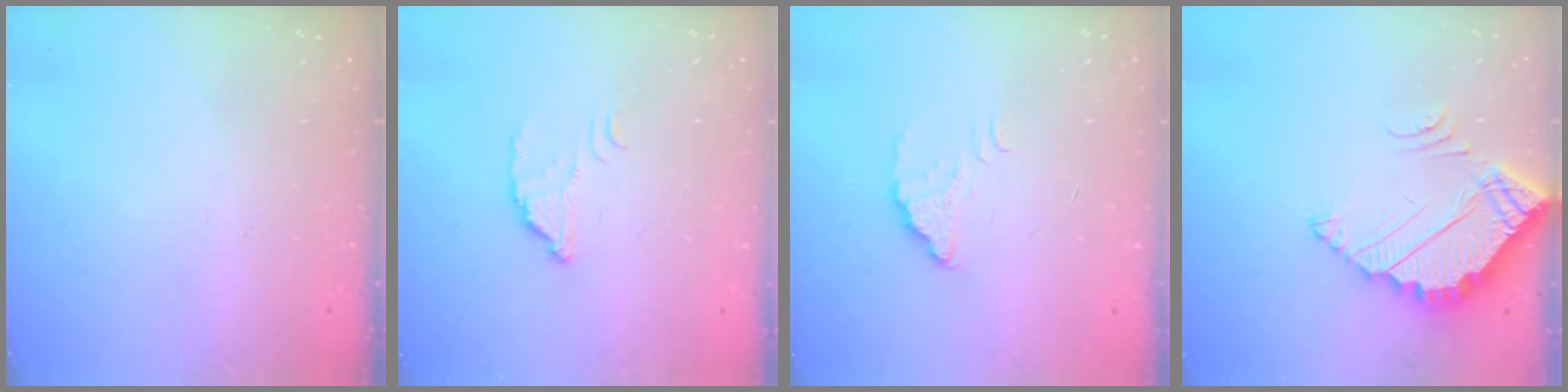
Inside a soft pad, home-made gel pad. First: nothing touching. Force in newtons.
{"total": 2.7, "press": 2.7, "slide": 0.2}
{"total": 2.2, "press": 2.2, "slide": 0.1}
{"total": 3.9, "press": 3.9, "slide": 0.2}